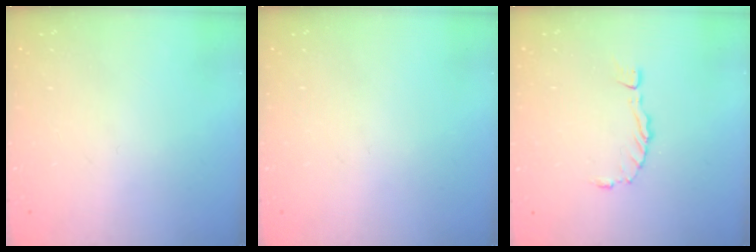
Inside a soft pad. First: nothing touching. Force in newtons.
{"total": 0.0}
{"total": 0.0}